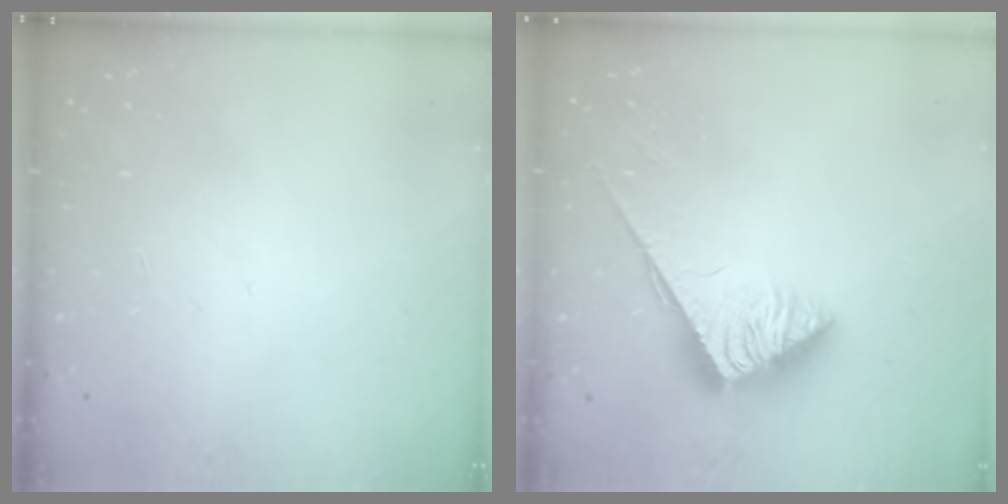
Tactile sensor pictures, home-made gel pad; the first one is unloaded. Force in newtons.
{"total": 3.7, "press": 3.6, "slide": 0.6}